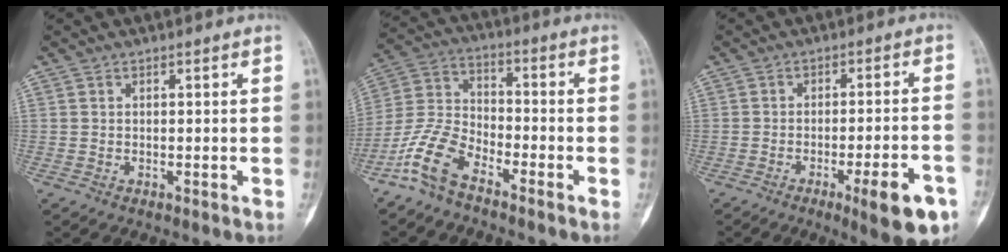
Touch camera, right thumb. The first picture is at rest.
{"total": 9.8, "force": [-6.8, 4.3, 5.5], "torque": [-0.125, 0.043, -0.148]}
{"total": 11.0, "force": [-5.4, 2.3, 9.4], "torque": [-0.120, 0.020, -0.067]}